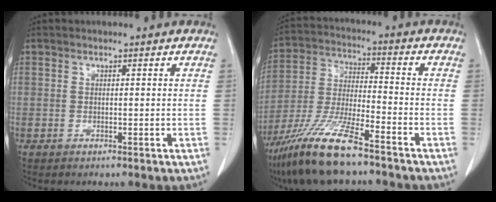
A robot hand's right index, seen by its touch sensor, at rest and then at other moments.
{"total": 13.4, "force": [-9.7, 1.3, 9.1], "torque": [-0.191, -0.027, -0.182]}